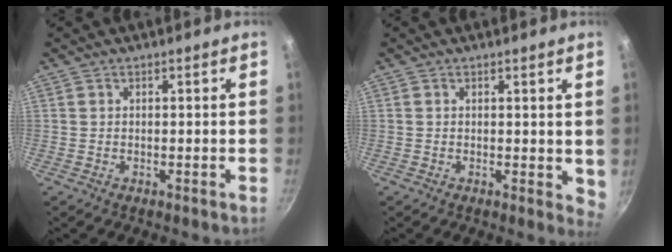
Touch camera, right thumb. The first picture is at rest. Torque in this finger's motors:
{"motor_torque": [-0.60, 0.05, -0.41, 0.09, -0.08]}